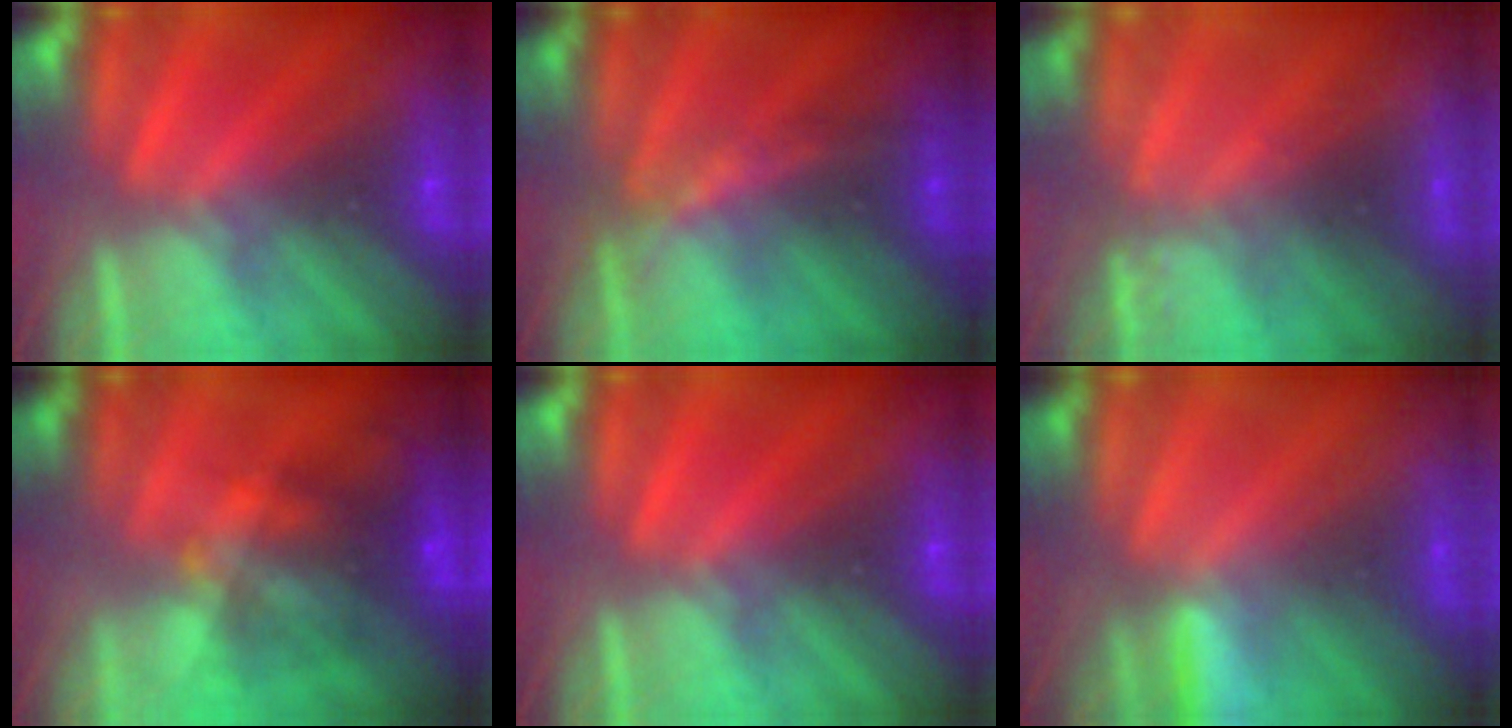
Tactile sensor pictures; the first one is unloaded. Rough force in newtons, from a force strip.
{"total": 1.6}
{"total": 2.2}
{"total": 6.9}
{"total": 0.0}
{"total": 2.8}